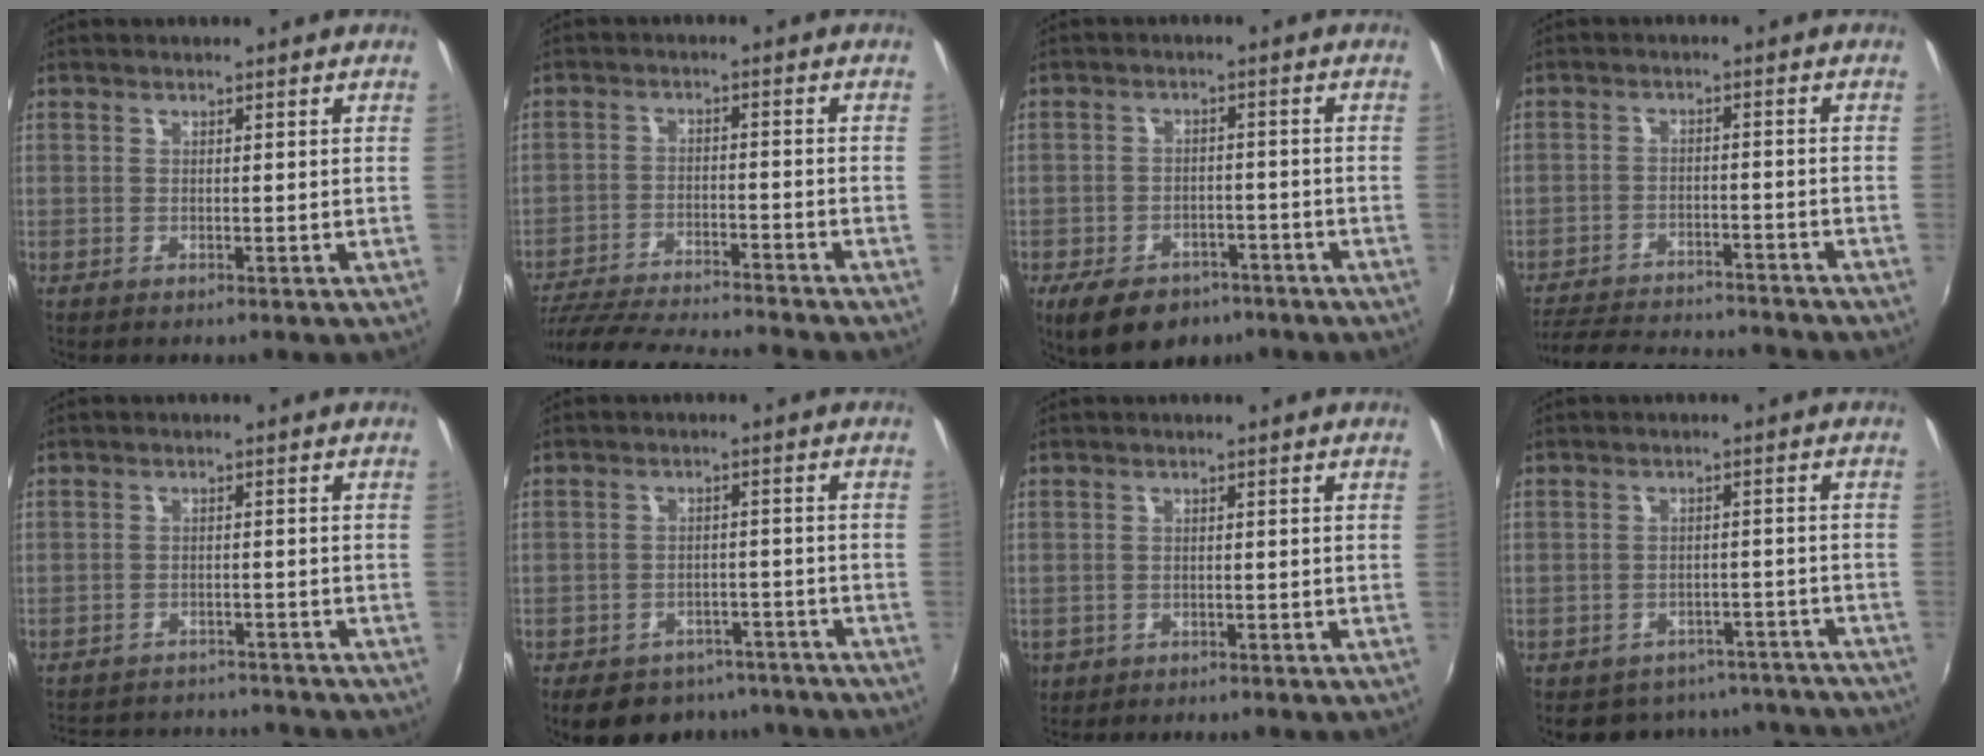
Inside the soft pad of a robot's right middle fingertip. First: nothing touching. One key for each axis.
{"total": 17.6, "fx": -15.8, "fy": 1.1, "fz": 7.6, "tx": -0.157, "ty": -0.025, "tz": -0.250}
{"total": 11.9, "fx": -7.8, "fy": 6.8, "fz": 5.7, "tx": -0.132, "ty": -0.007, "tz": -0.112}
{"total": 18.4, "fx": -16.4, "fy": 4.0, "fz": 7.3, "tx": -0.156, "ty": -0.011, "tz": -0.230}
{"total": 12.5, "fx": -11.3, "fy": 4.0, "fz": 3.6, "tx": -0.087, "ty": 0.022, "tz": -0.152}
{"total": 14.0, "fx": -11.0, "fy": 7.2, "fz": 4.9, "tx": -0.109, "ty": 0.014, "tz": -0.130}
{"total": 3.6, "fx": -1.5, "fy": 3.0, "fz": 1.2, "tx": -0.036, "ty": -0.005, "tz": -0.021}
{"total": 15.1, "fx": -13.2, "fy": 6.6, "fz": 3.5, "tx": -0.075, "ty": 0.029, "tz": -0.144}